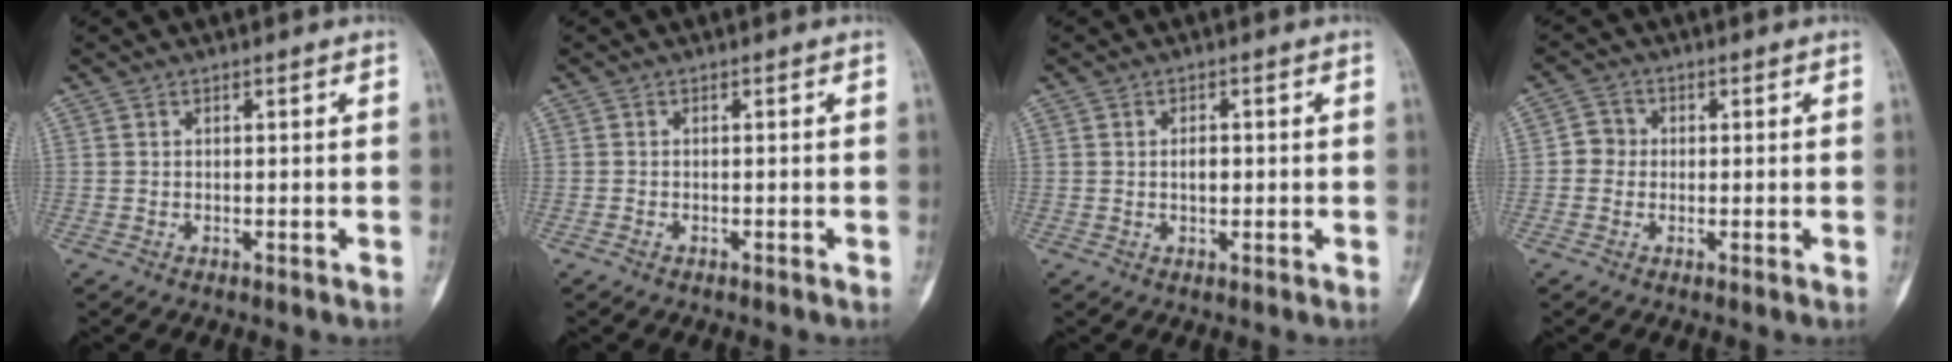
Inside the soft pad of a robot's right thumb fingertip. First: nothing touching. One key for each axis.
{"total": 0.6, "fx": -0.5, "fy": 0.2, "fz": 0.2, "tx": -0.009, "ty": 0.001, "tz": -0.011}
{"total": 2.1, "fx": -0.1, "fy": 1.3, "fz": 1.7, "tx": -0.019, "ty": 0.003, "tz": -0.003}
{"total": 3.2, "fx": -0.3, "fy": 3.0, "fz": 1.0, "tx": 0.002, "ty": 0.009, "tz": -0.014}